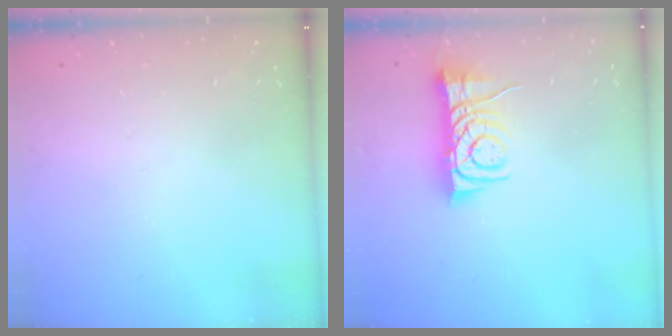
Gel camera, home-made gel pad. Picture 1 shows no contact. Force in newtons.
{"total": 7.6, "press": 7.5, "slide": 1.0}